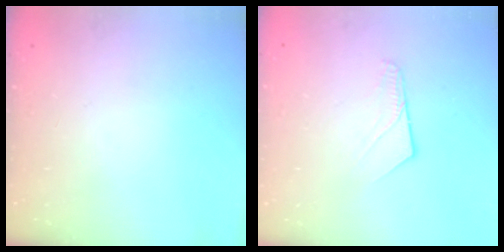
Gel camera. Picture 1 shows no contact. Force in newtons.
{"total": 7.2, "press": 7.2, "slide": 0.9}